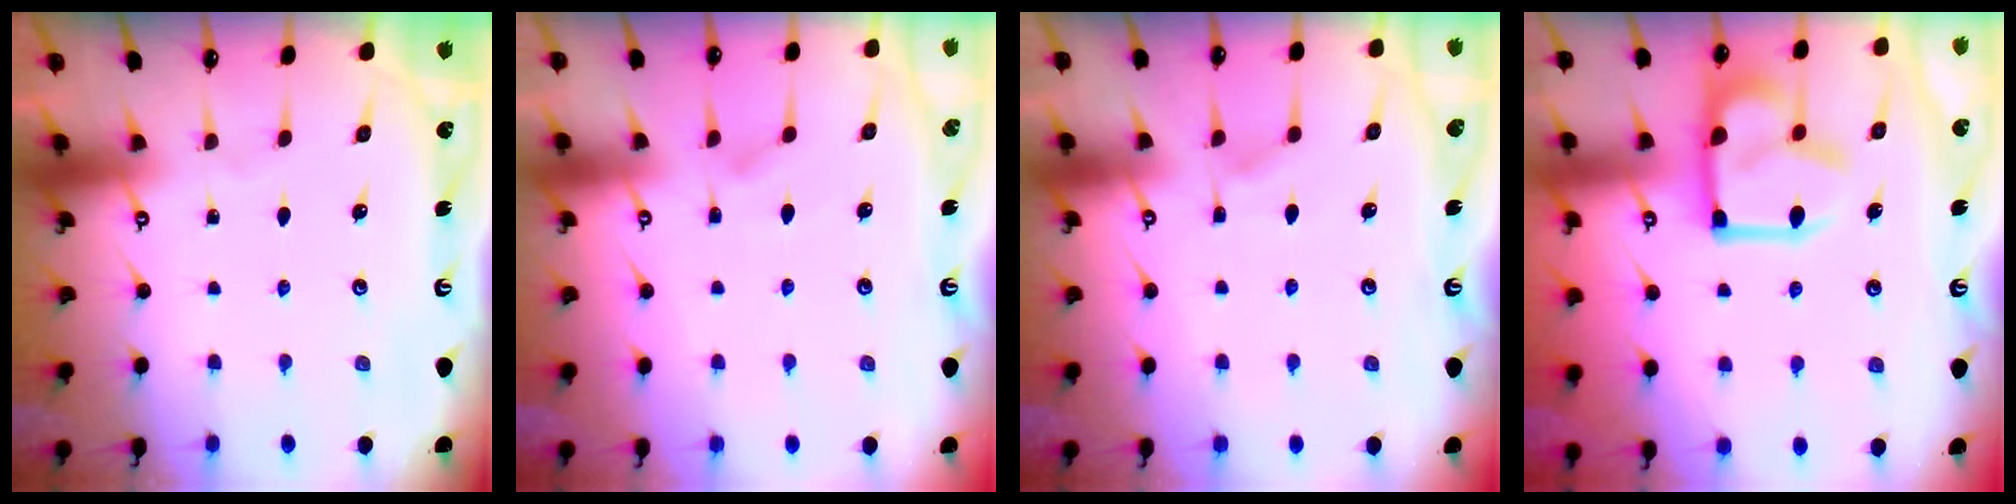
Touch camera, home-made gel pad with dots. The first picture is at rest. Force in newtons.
{"total": 1.8, "press": 1.6, "slide": 1.0}
{"total": 6.0, "press": 5.9, "slide": 0.7}
{"total": 12.6, "press": 12.5, "slide": 2.1}